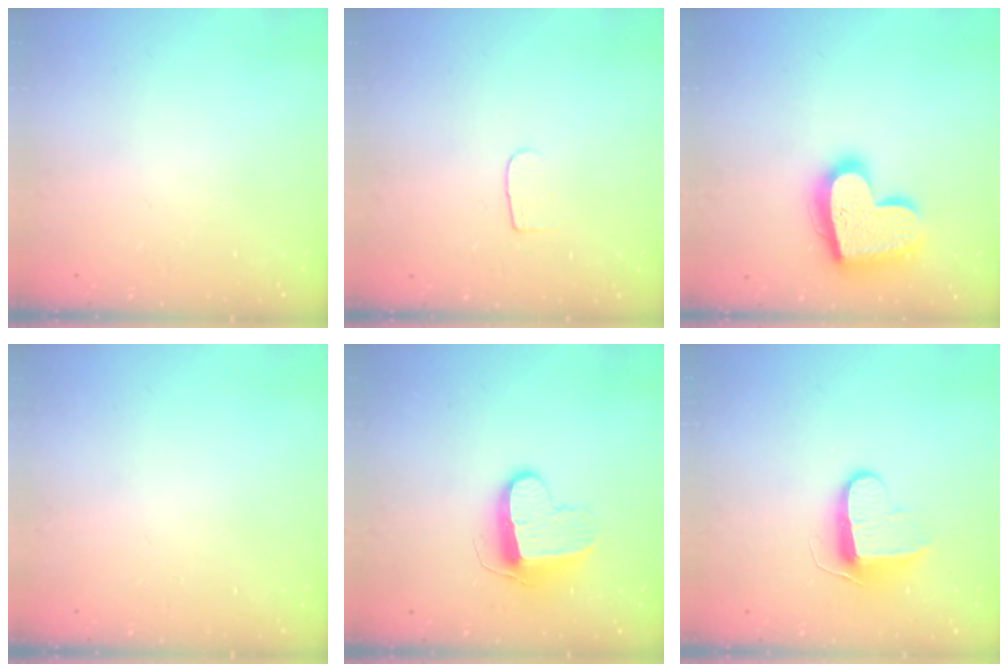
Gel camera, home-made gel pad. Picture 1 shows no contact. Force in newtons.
{"total": 4.8, "press": 4.8, "slide": 0.5}
{"total": 20.1, "press": 20.0, "slide": 1.7}
{"total": 0.0}
{"total": 10.5, "press": 10.5, "slide": 0.4}
{"total": 9.5, "press": 9.5, "slide": 0.6}